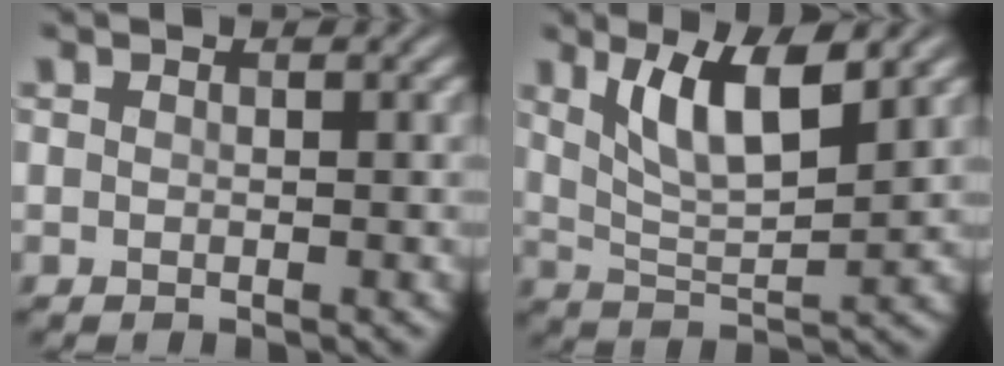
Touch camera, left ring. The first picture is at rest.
{"total": 6.2, "force": [3.0, 1.9, 5.1], "torque": [-0.098, -0.006, 0.055]}